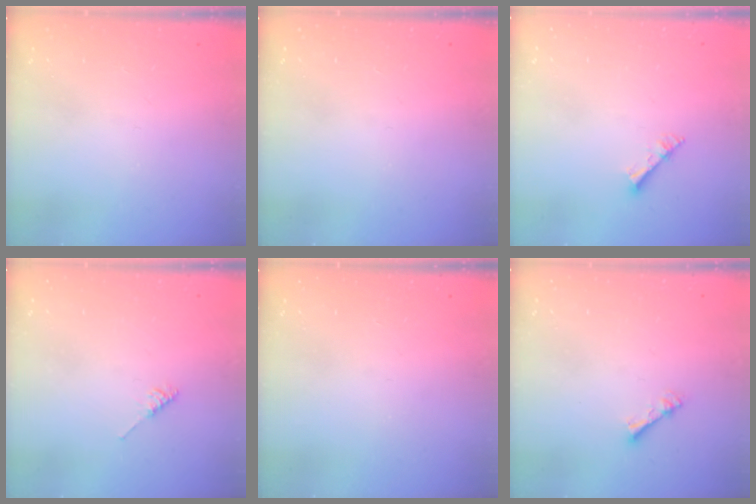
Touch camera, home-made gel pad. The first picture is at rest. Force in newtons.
{"total": 0.0}
{"total": 3.0, "press": 3.0, "slide": 0.3}
{"total": 2.2, "press": 2.2, "slide": 0.5}
{"total": 0.0}
{"total": 2.3, "press": 2.2, "slide": 0.4}